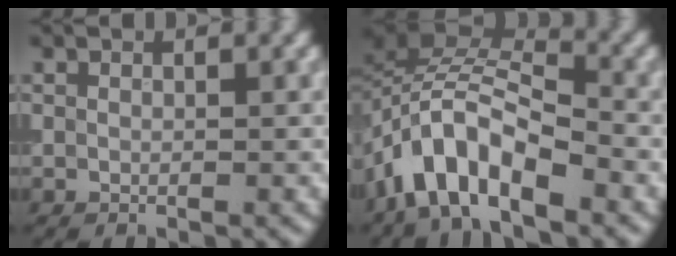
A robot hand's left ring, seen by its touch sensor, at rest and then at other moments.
{"total": 7.7, "force": [-4.4, 3.5, 5.3], "torque": [-0.082, 0.011, -0.091]}